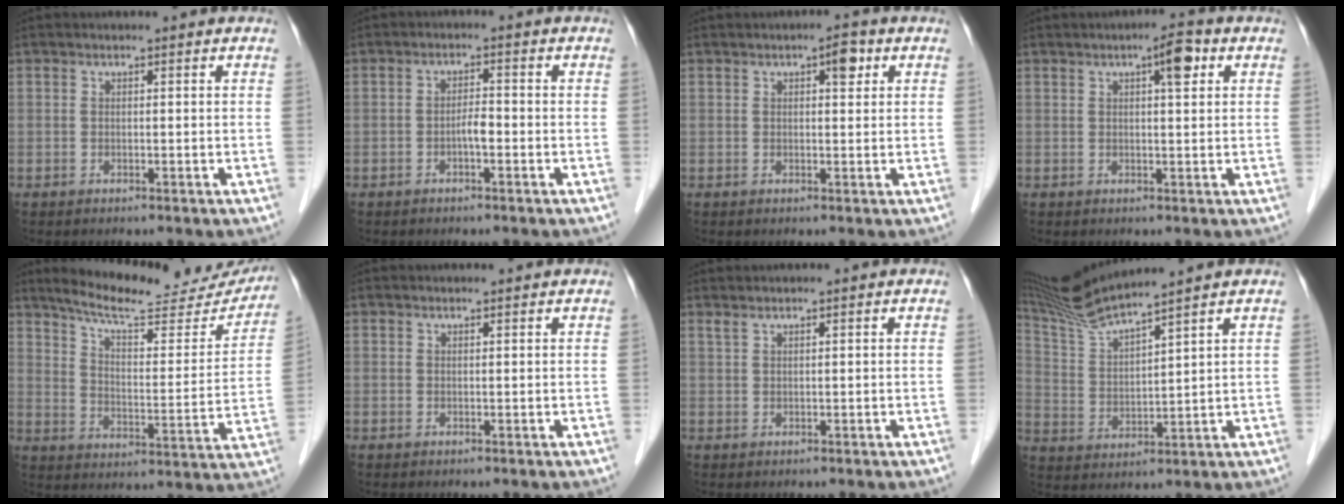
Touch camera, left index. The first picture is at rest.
{"total": 2.2, "force": [-0.9, 0.5, 1.9], "torque": [-0.030, 0.004, -0.016]}
{"total": 2.6, "force": [1.2, 0.9, 2.2], "torque": [-0.031, 0.008, 0.014]}
{"total": 4.0, "force": [1.7, 0.7, 3.5], "torque": [-0.053, 0.007, 0.021]}
{"total": 21.5, "force": [19.6, 3.8, 7.9], "torque": [-0.111, -0.032, 0.260]}
{"total": 0.8, "force": [0.8, 0.0, 0.1], "torque": [-0.006, 0.006, 0.014]}
{"total": 0.8, "force": [0.8, -0.1, 0.3], "torque": [-0.014, 0.007, 0.023]}
{"total": 9.6, "force": [8.7, -2.0, 3.7], "torque": [-0.087, 0.004, 0.176]}